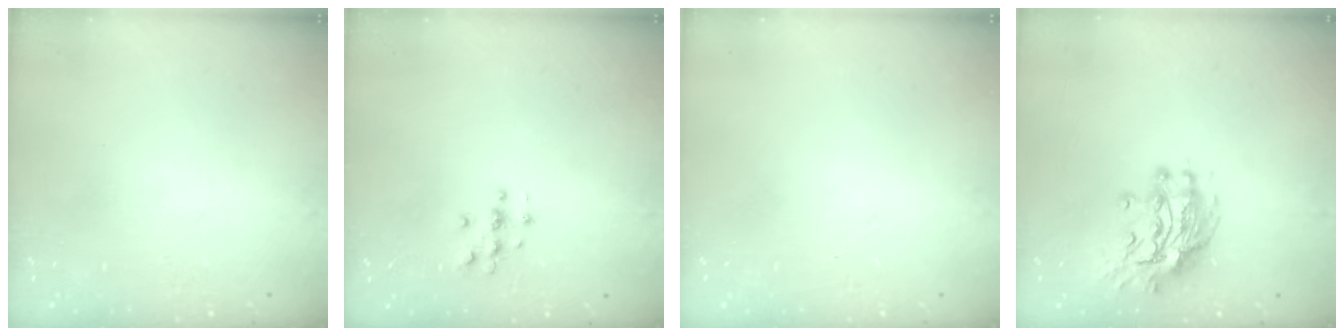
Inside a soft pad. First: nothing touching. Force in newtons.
{"total": 2.9, "press": 2.9, "slide": 0.3}
{"total": 0.0}
{"total": 12.5, "press": 12.4, "slide": 1.0}